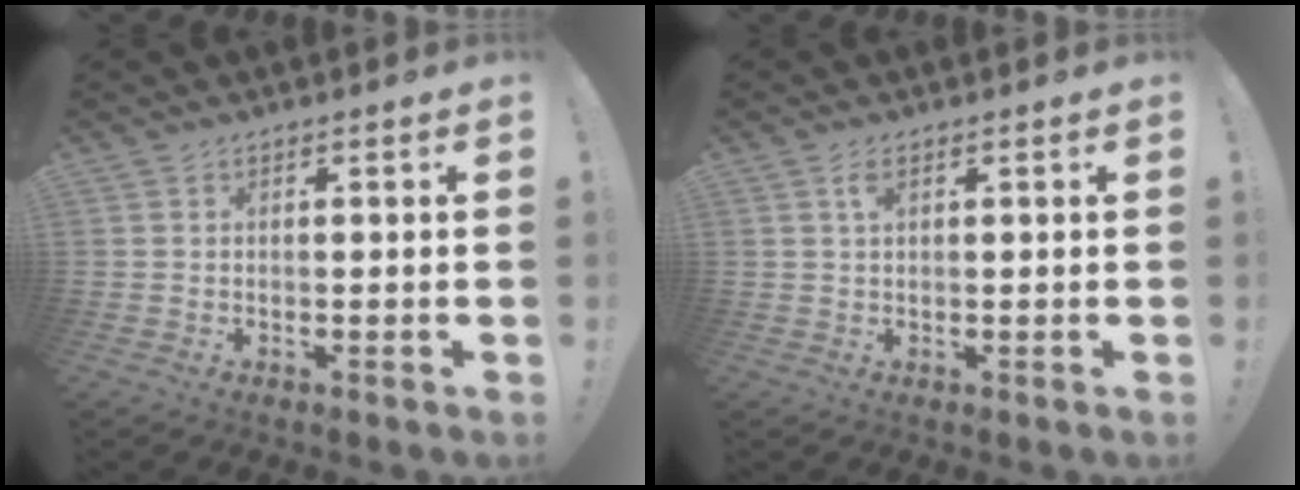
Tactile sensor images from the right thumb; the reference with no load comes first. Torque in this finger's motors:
{"motor_torque": [-0.07, 0.20, 0.13, -0.13, 0.00]}